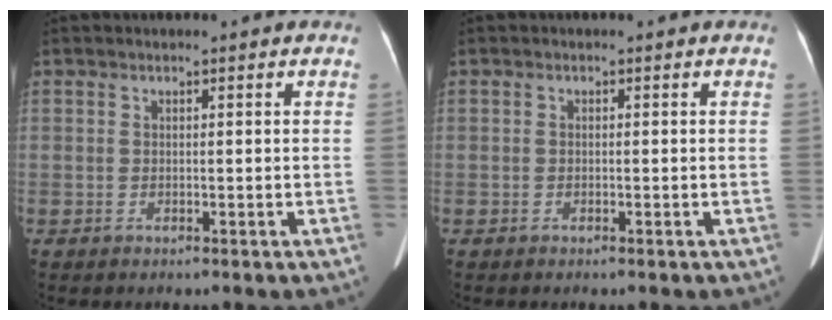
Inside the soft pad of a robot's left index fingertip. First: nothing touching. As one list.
[{"total": 0.0}]